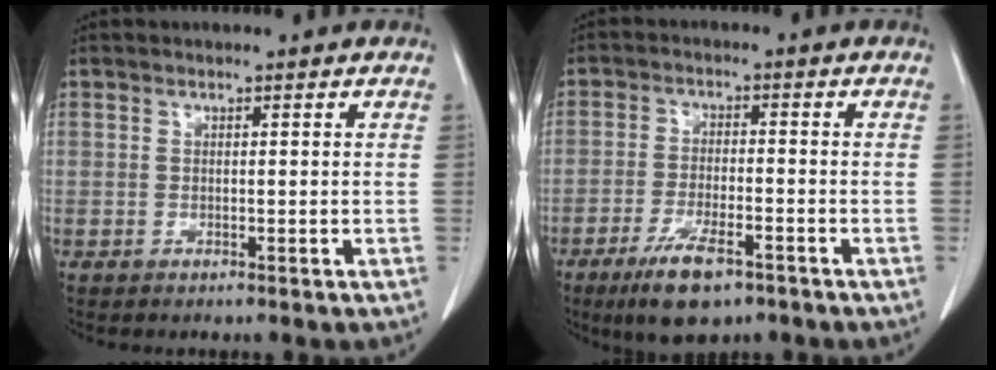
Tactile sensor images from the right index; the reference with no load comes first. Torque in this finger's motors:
{"motor_torque": [0.72, -0.57, 0.35, 0.10]}